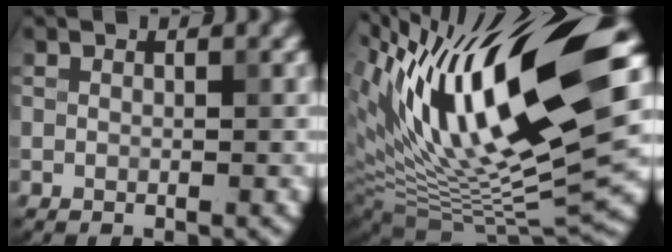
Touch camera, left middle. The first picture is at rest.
{"total": 18.2, "force": [6.2, 6.1, 16.0], "torque": [-0.289, 0.030, 0.102]}